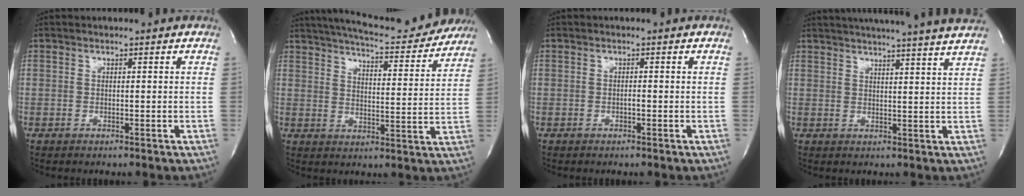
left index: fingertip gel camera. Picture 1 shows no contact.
{"total": 18.9, "force": [17.2, 2.9, 7.1], "torque": [-0.112, -0.011, 0.224]}
{"total": 0.5, "force": [-0.4, 0.1, 0.4], "torque": [-0.012, -0.002, -0.005]}
{"total": 19.7, "force": [17.9, -0.7, 8.0], "torque": [-0.131, -0.011, 0.226]}